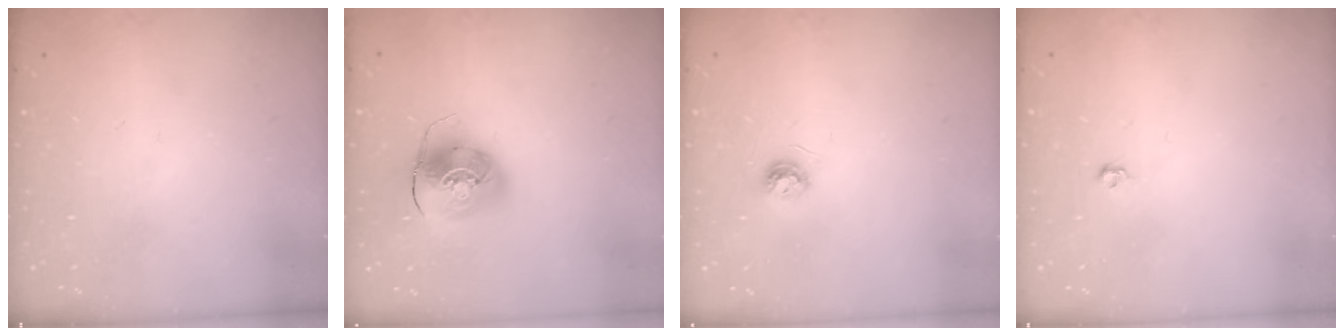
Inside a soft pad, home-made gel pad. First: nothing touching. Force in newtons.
{"total": 10.0, "press": 9.9, "slide": 1.5}
{"total": 4.5, "press": 4.5, "slide": 0.7}
{"total": 3.9, "press": 3.8, "slide": 0.8}